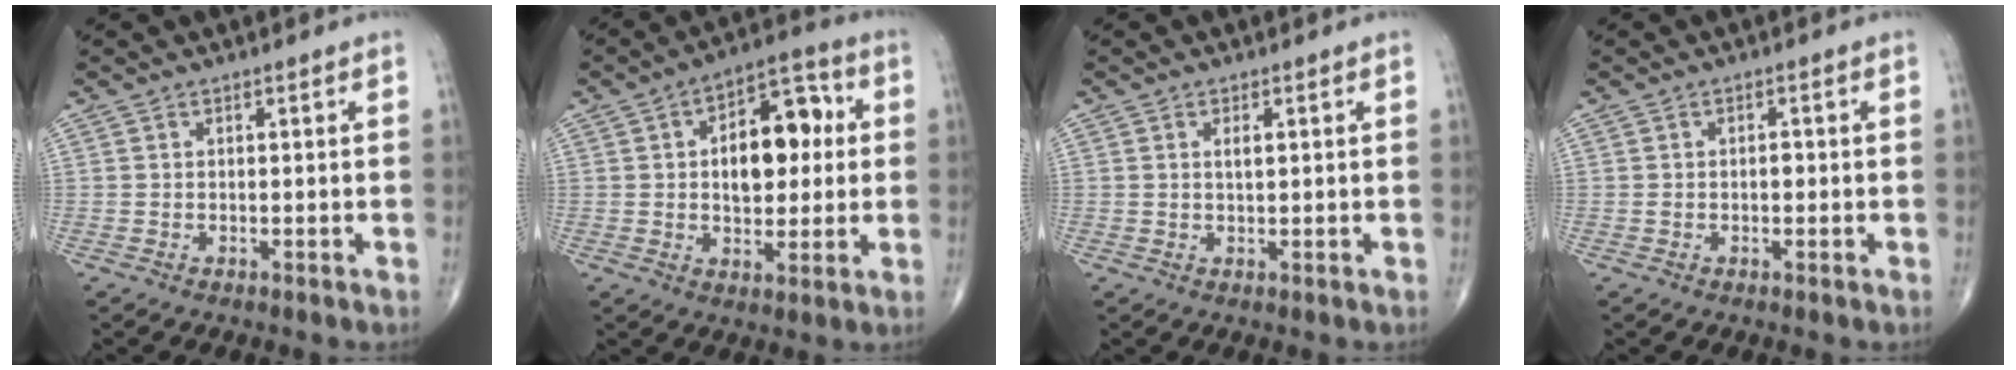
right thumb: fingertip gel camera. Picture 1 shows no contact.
{"total": 14.2, "force": [1.9, 8.1, 11.4], "torque": [-0.130, 0.016, 0.023]}
{"total": 1.5, "force": [0.5, 0.5, 1.3], "torque": [-0.023, -0.005, 0.008]}
{"total": 1.2, "force": [-0.1, 0.8, 1.0], "torque": [-0.012, 0.002, -0.004]}